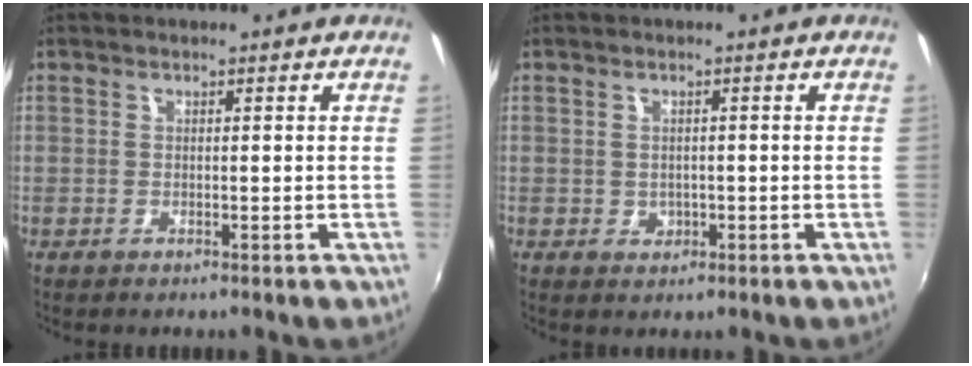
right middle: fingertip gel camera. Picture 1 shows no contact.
{"total": 1.9, "force": [-0.3, 1.8, 0.7], "torque": [-0.008, 0.001, -0.001]}